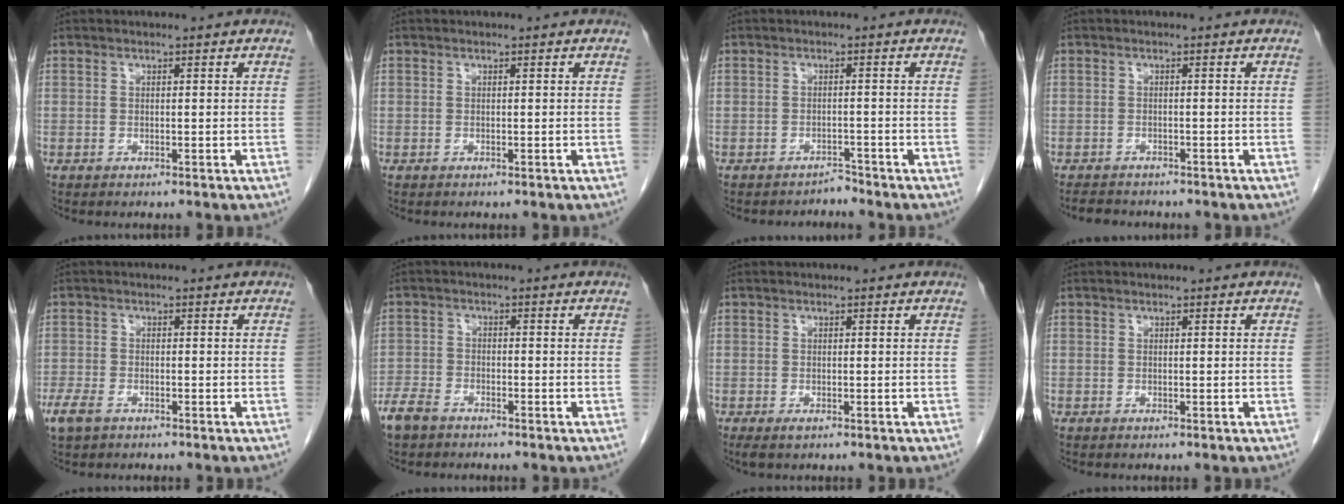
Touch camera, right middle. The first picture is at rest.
{"total": 0.0}
{"total": 1.6, "force": [-1.4, 0.0, -0.6], "torque": [0.015, -0.006, -0.020]}
{"total": 3.9, "force": [-3.5, 1.2, 1.0], "torque": [-0.019, -0.008, -0.052]}
{"total": 4.0, "force": [-2.5, 2.1, 2.3], "torque": [-0.054, -0.006, -0.042]}
{"total": 4.6, "force": [-3.5, 2.3, 1.8], "torque": [-0.041, 0.000, -0.063]}
{"total": 1.2, "force": [-0.7, 0.5, 0.9], "torque": [-0.015, -0.003, -0.007]}
{"total": 0.0}